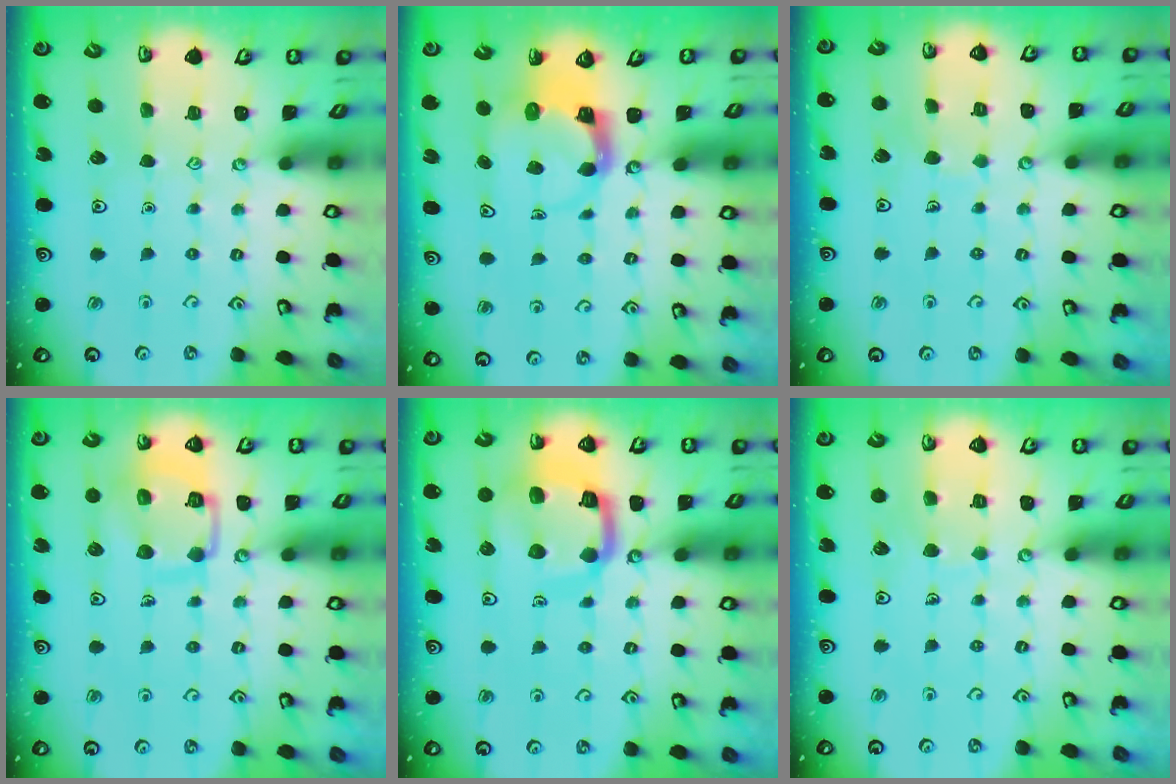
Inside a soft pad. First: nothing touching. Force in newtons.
{"total": 3.9, "press": 3.9, "slide": 0.5}
{"total": 4.0, "press": 4.0, "slide": 0.3}
{"total": 13.2, "press": 13.1, "slide": 1.4}
{"total": 13.5, "press": 13.4, "slide": 1.3}
{"total": 6.8, "press": 6.8, "slide": 0.4}